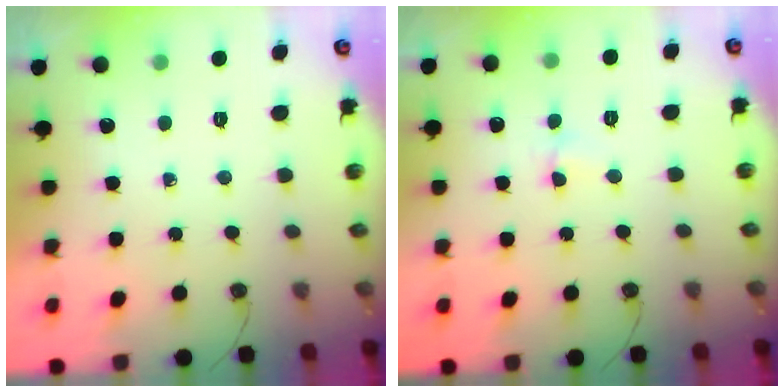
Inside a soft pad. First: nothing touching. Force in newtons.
{"total": 2.0, "press": 1.9, "slide": 0.5}